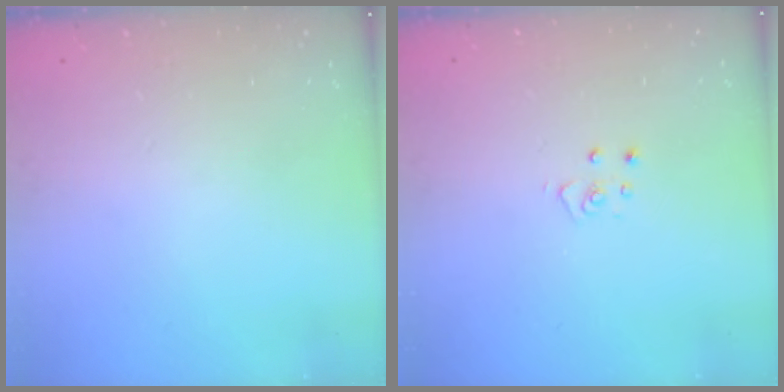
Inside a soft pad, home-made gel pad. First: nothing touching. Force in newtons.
{"total": 3.9, "press": 3.9, "slide": 0.2}